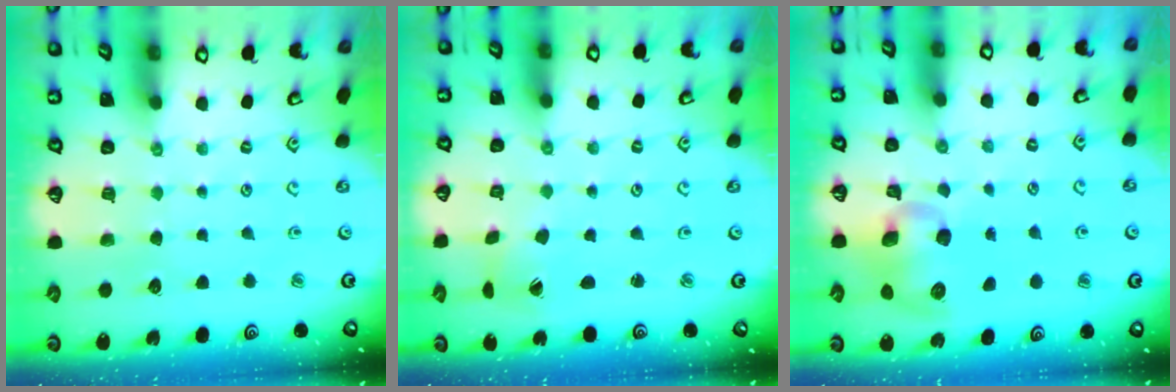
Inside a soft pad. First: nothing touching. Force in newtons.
{"total": 2.2, "press": 2.2, "slide": 0.1}
{"total": 9.2, "press": 9.0, "slide": 2.0}